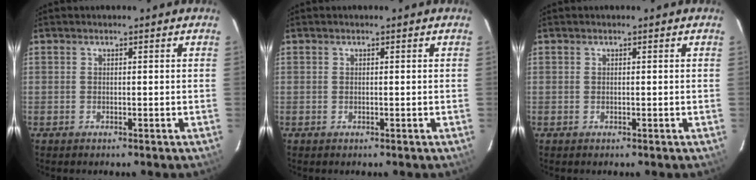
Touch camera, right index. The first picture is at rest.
{"total": 0.0}
{"total": 0.0}